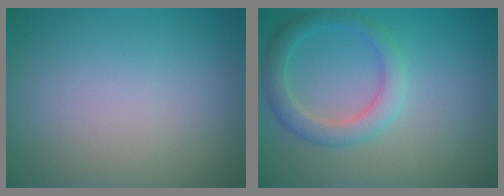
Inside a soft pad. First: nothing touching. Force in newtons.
{"total": 3.1, "press": 3.1, "slide": 0.1}